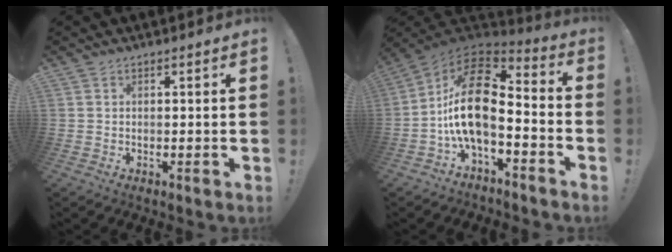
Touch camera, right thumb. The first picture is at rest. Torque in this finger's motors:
{"motor_torque": [2.50, 2.52, 1.83, -0.94, 0.36]}